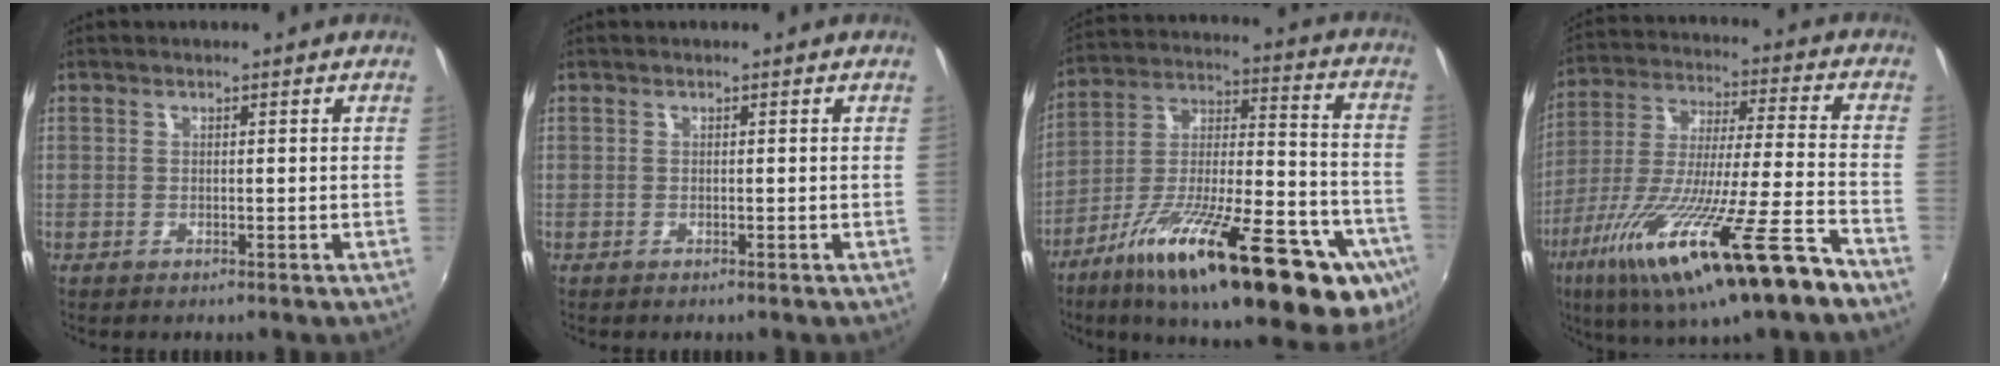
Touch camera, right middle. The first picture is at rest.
{"total": 0.0}
{"total": 32.7, "force": [-17.6, 8.9, 26.2], "torque": [-0.380, -0.024, -0.267]}
{"total": 24.1, "force": [-14.2, 1.2, 19.4], "torque": [-0.346, -0.075, -0.239]}